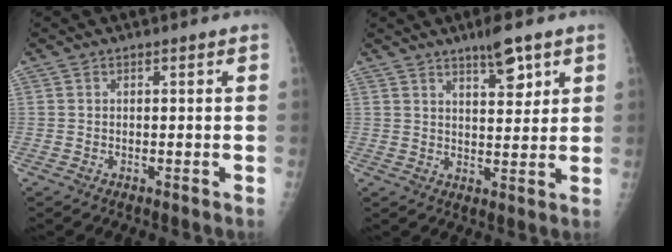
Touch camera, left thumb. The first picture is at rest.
{"total": 6.2, "force": [4.0, 1.7, 4.3], "torque": [-0.056, -0.026, 0.061]}